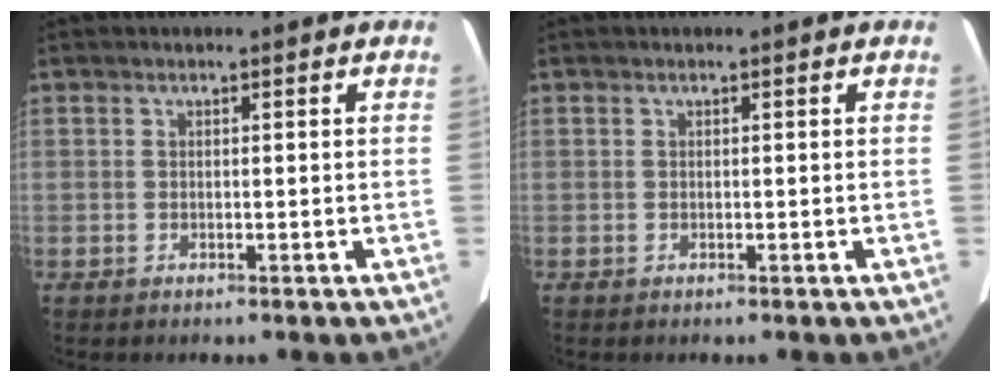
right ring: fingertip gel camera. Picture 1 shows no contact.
{"total": 0.0}